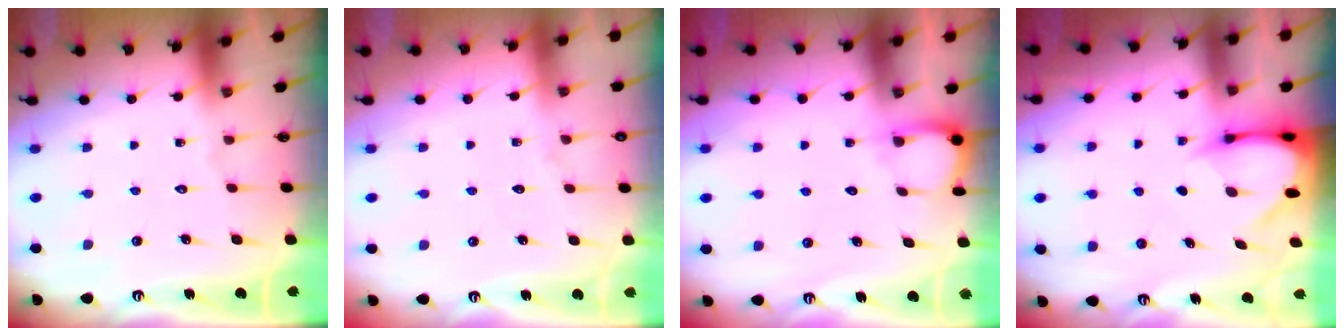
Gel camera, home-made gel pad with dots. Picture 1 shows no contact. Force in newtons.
{"total": 3.3, "press": 3.3, "slide": 0.6}
{"total": 3.8, "press": 3.7, "slide": 0.4}
{"total": 3.8, "press": 3.7, "slide": 0.4}